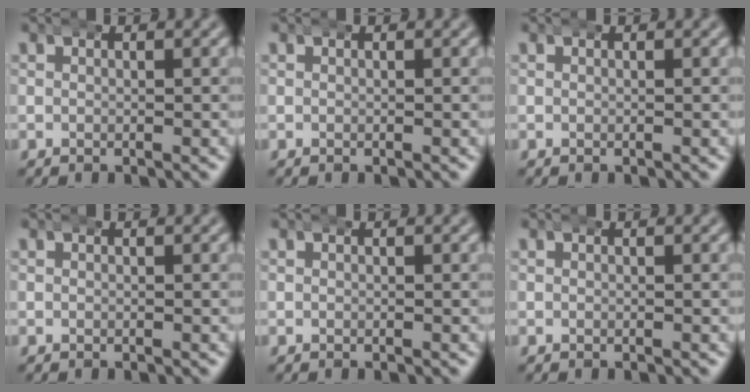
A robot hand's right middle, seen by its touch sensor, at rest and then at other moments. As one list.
[{"total": 0.0}, {"total": 0.0}, {"total": 0.0}, {"total": 0.0}, {"total": 0.0}]